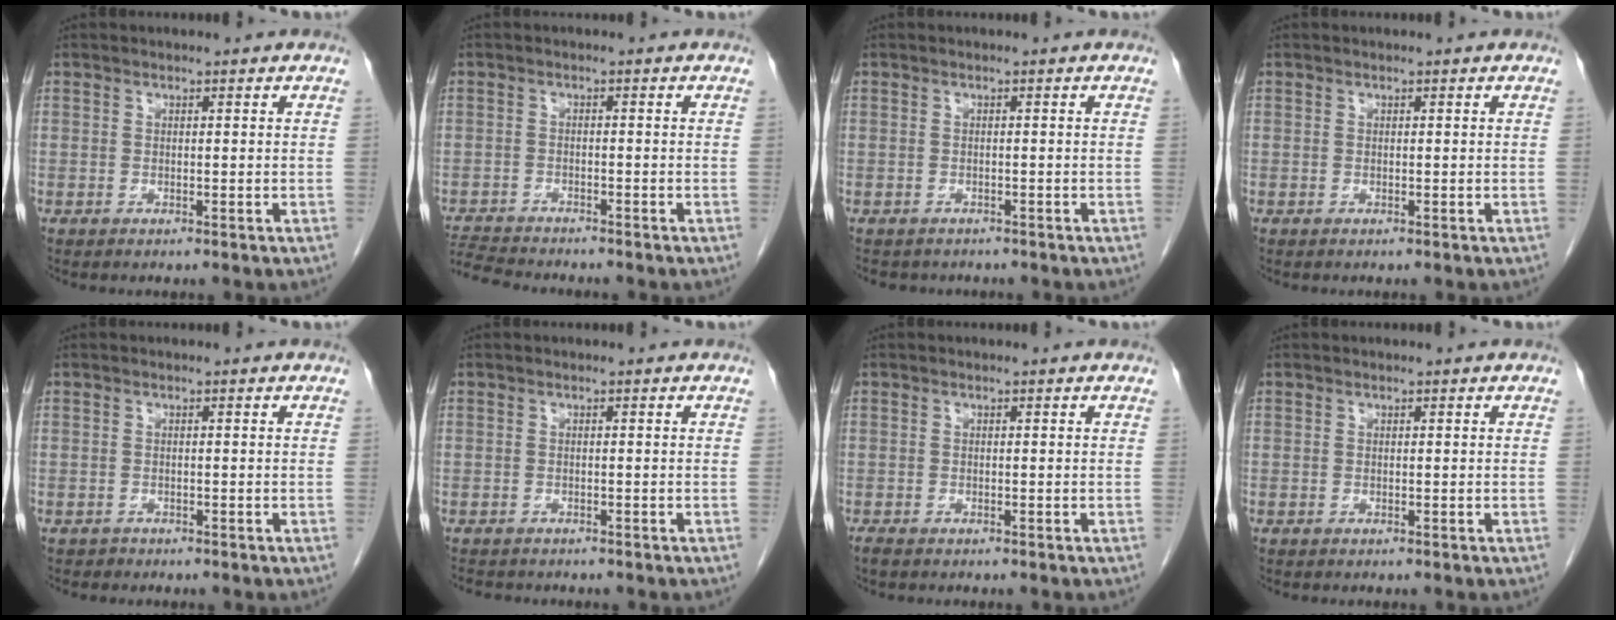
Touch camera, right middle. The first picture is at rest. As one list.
[{"total": 6.5, "force": [-6.4, 0.3, 1.5], "torque": [-0.029, -0.013, -0.109]}, {"total": 3.7, "force": [-3.2, 1.8, 0.6], "torque": [-0.010, 0.001, -0.040]}, {"total": 0.0}, {"total": 0.6, "force": [-0.5, 0.4, -0.1], "torque": [-0.008, 0.001, -0.011]}, {"total": 3.6, "force": [-3.1, 1.5, 1.1], "torque": [-0.019, -0.005, -0.042]}, {"total": 1.1, "force": [-1.0, 0.3, 0.5], "torque": [-0.017, -0.004, -0.016]}, {"total": 0.0}]